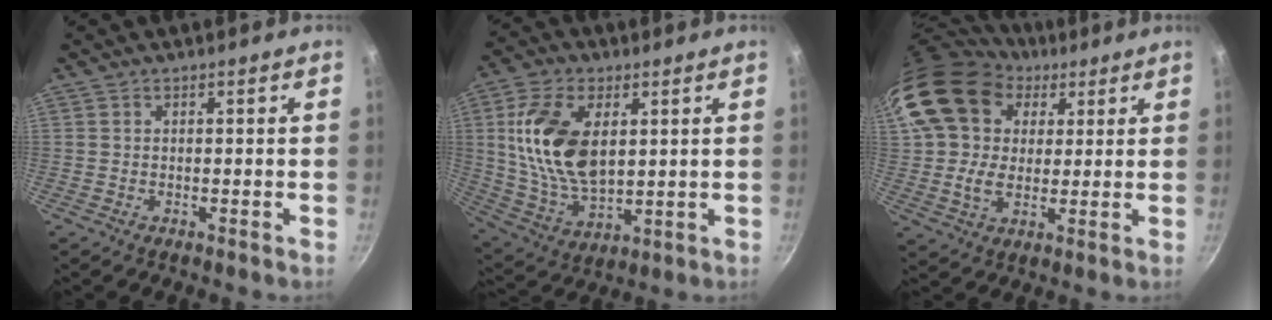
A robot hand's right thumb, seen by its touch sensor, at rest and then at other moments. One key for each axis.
{"total": 16.8, "fx": 3.6, "fy": 9.6, "fz": 13.3, "tx": -0.242, "ty": -0.015, "tz": 0.078}
{"total": 20.1, "fx": 8.0, "fy": 14.6, "fz": 11.3, "tx": -0.215, "ty": 0.003, "tz": 0.138}